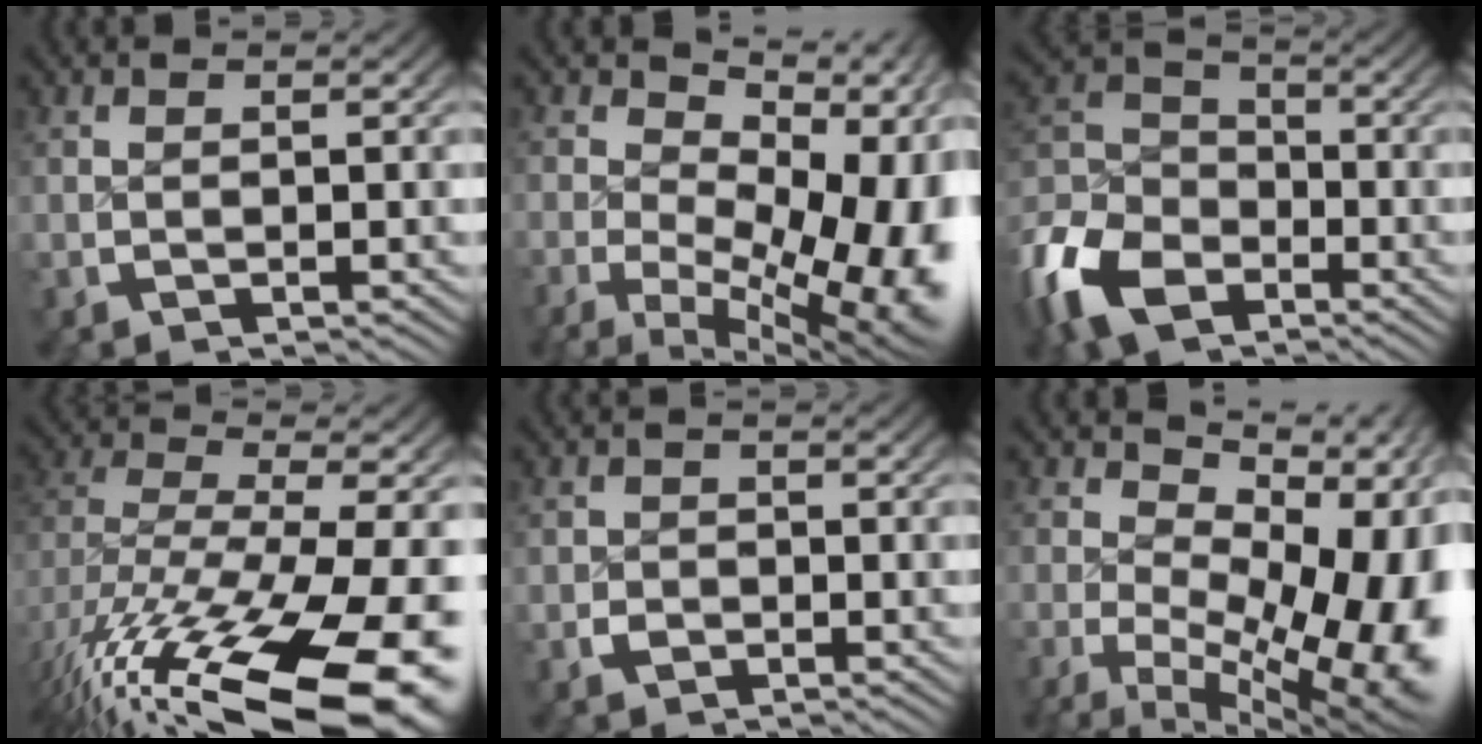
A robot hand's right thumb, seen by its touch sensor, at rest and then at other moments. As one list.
[{"total": 14.0, "force": [-1.6, 8.6, 11.0], "torque": [-0.166, -0.044, -0.007]}, {"total": 8.2, "force": [-3.2, 6.3, 4.3], "torque": [-0.102, -0.019, -0.051]}, {"total": 14.3, "force": [-5.5, 7.6, 10.8], "torque": [-0.216, -0.065, -0.044]}, {"total": 1.3, "force": [-1.0, 0.9, -0.2], "torque": [0.002, -0.003, -0.015]}, {"total": 15.6, "force": [-2.1, 9.8, 12.0], "torque": [-0.182, -0.048, -0.012]}]